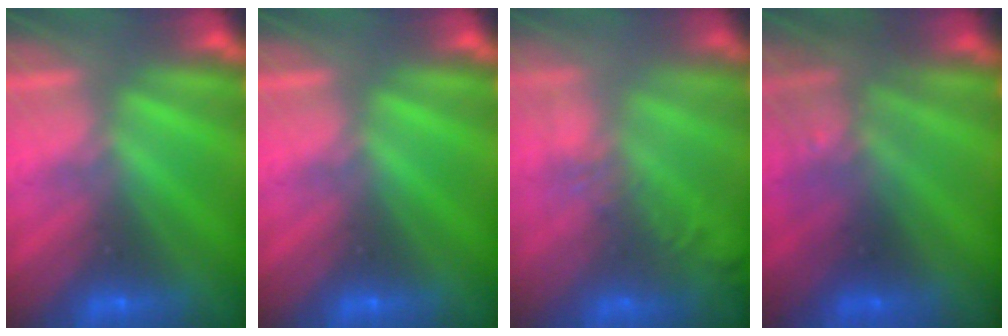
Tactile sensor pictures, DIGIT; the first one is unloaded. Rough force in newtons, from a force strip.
{"total": 0.0}
{"total": 9.9}
{"total": 2.8}